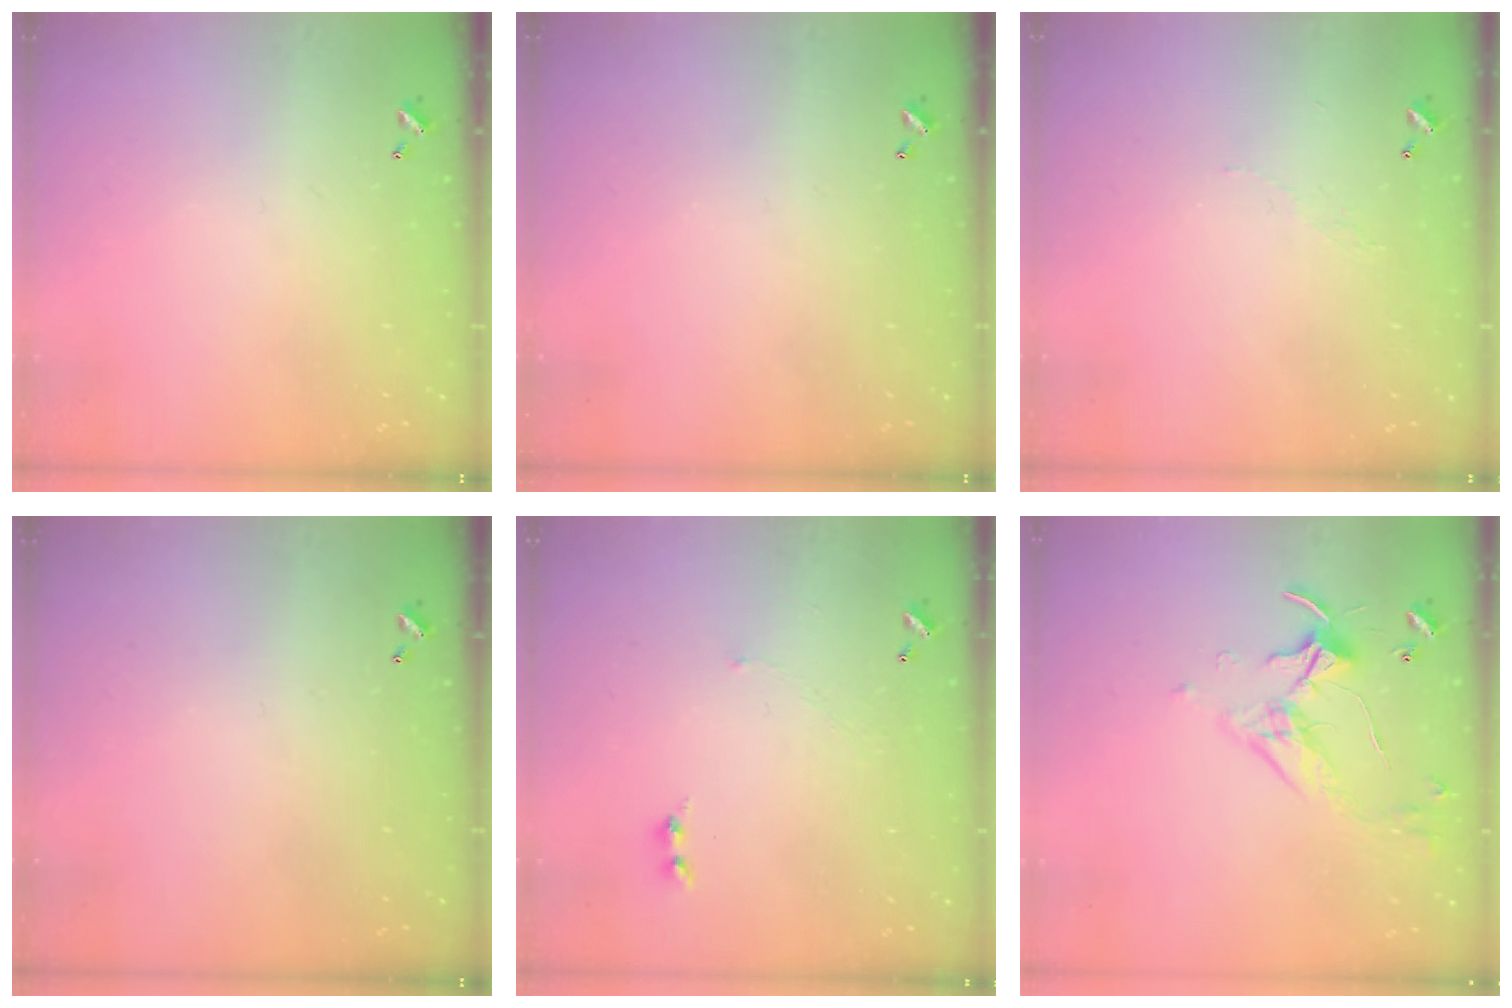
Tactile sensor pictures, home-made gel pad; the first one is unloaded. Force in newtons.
{"total": 0.0}
{"total": 2.9, "press": 2.9, "slide": 0.5}
{"total": 0.0}
{"total": 2.6, "press": 2.6, "slide": 0.6}
{"total": 3.3, "press": 3.2, "slide": 0.7}